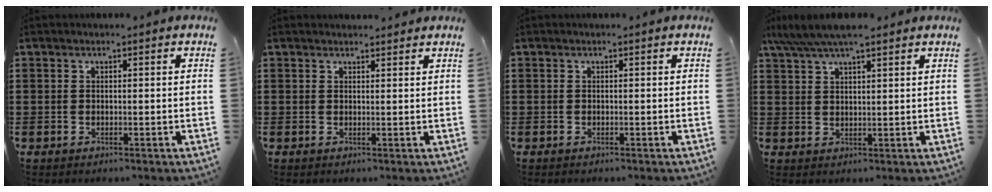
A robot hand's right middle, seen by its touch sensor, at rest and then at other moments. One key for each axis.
{"total": 1.2, "fx": 1.2, "fy": 0.0, "fz": 0.1, "tx": 0.004, "ty": -0.003, "tz": 0.021}
{"total": 0.0}
{"total": 5.3, "fx": 4.3, "fy": 0.6, "fz": 3.0, "tx": -0.068, "ty": -0.002, "tz": 0.078}